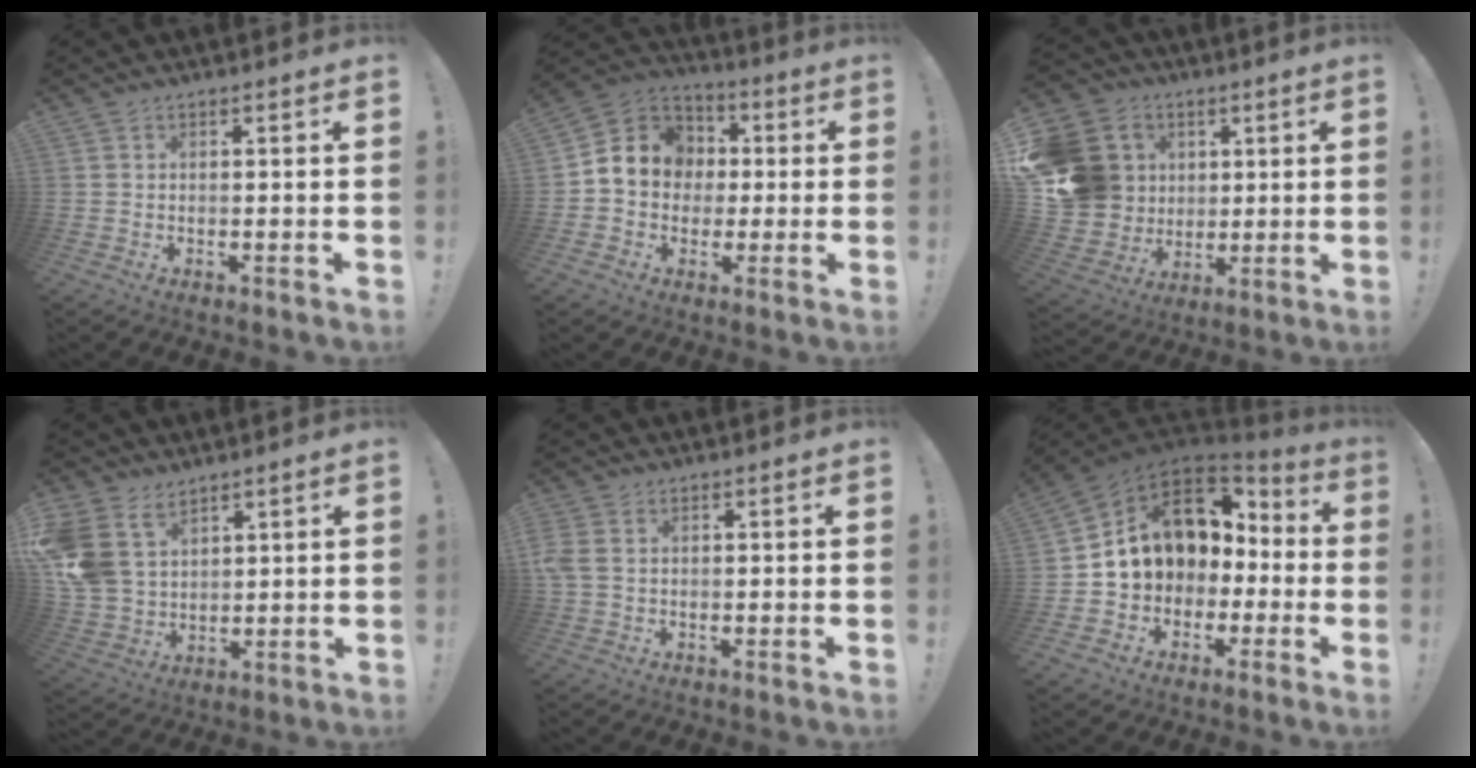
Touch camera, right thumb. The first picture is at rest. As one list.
[{"total": 11.3, "force": [0.2, 10.4, 4.4], "torque": [-0.061, 0.014, 0.015]}, {"total": 17.8, "force": [3.4, 15.8, 7.4], "torque": [-0.130, 0.000, 0.092]}, {"total": 12.9, "force": [7.1, 8.9, 5.9], "torque": [-0.127, -0.039, 0.145]}, {"total": 3.7, "force": [0.6, 2.7, 2.4], "torque": [-0.061, 0.001, 0.013]}, {"total": 14.1, "force": [4.6, 10.7, 8.0], "torque": [-0.130, -0.015, 0.099]}]